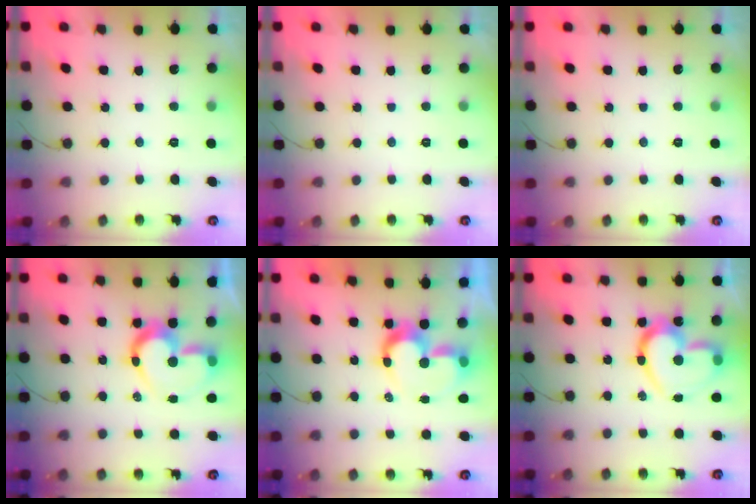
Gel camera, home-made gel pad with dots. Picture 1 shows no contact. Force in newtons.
{"total": 1.7, "press": 1.7, "slide": 0.1}
{"total": 0.0}
{"total": 12.3, "press": 12.2, "slide": 2.0}
{"total": 10.7, "press": 10.6, "slide": 0.8}
{"total": 19.3, "press": 19.2, "slide": 1.6}